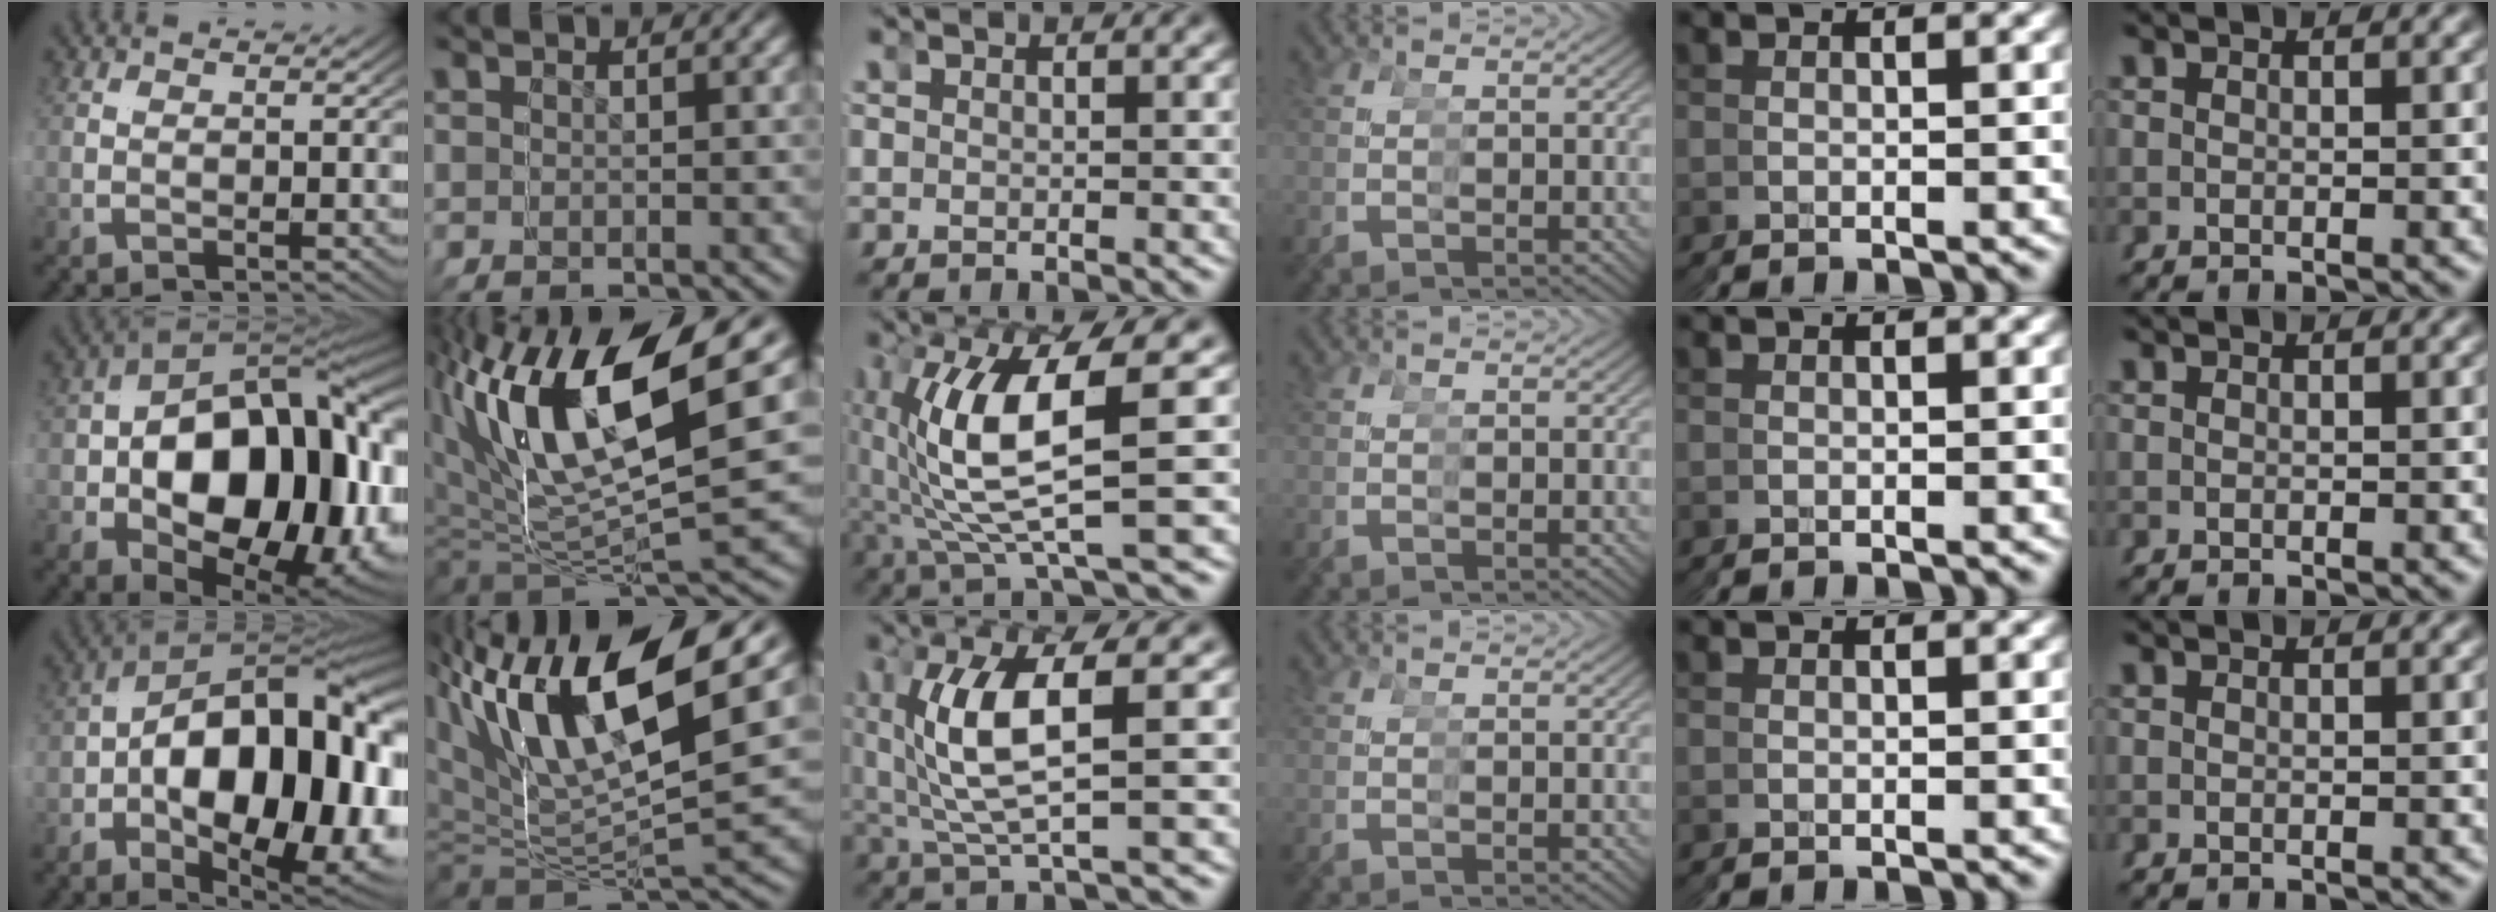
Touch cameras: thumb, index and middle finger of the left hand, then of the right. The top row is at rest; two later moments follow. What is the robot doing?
{"motion": "grasp_and_lifting", "object": "tape"}